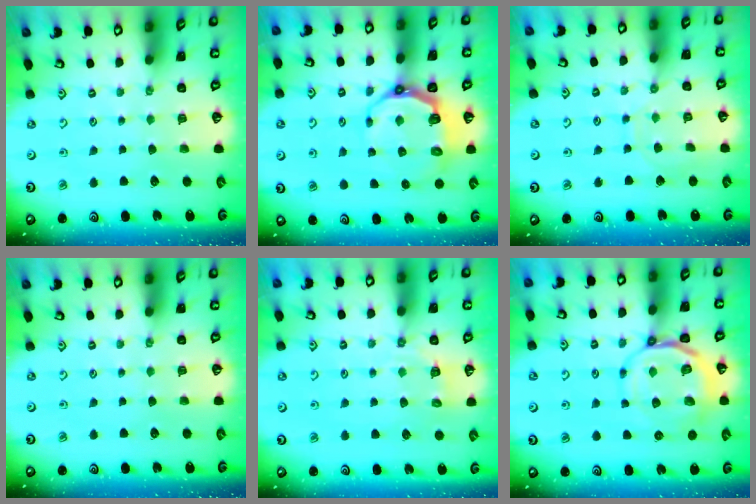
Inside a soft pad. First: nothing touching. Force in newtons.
{"total": 8.5, "press": 7.4, "slide": 4.1}
{"total": 7.5, "press": 7.4, "slide": 0.6}
{"total": 0.0}
{"total": 4.6, "press": 4.3, "slide": 1.6}
{"total": 9.9, "press": 9.7, "slide": 1.8}